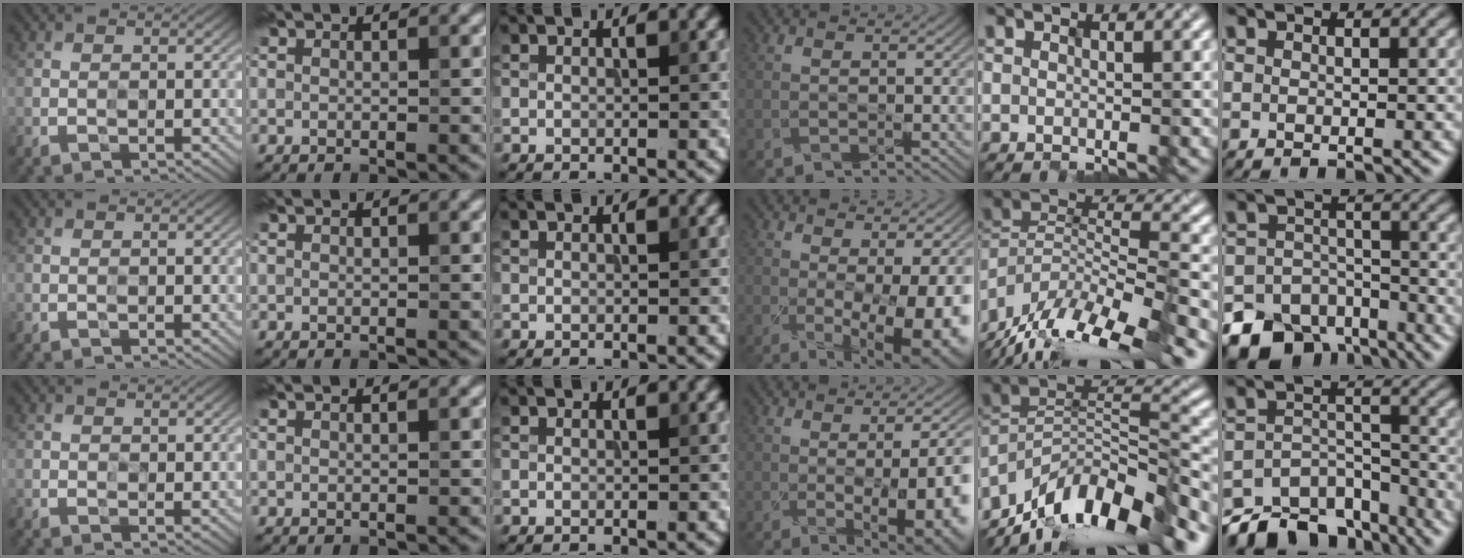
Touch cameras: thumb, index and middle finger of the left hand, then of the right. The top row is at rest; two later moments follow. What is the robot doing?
{"motion": "close", "object": "medicine box"}